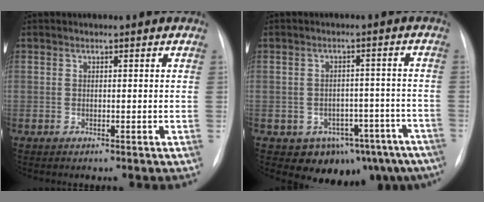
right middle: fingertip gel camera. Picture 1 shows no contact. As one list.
[{"total": 12.6, "force": [-8.8, 8.0, 4.3], "torque": [-0.030, 0.033, -0.105]}]